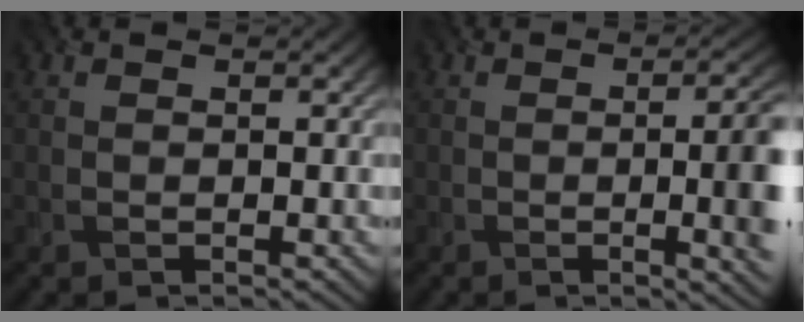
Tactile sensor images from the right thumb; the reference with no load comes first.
{"total": 9.9, "force": [-0.9, 3.5, 9.2], "torque": [-0.082, 0.007, -0.018]}